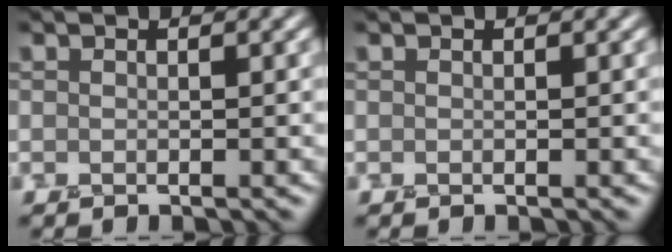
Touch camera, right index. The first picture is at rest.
{"total": 0.0}